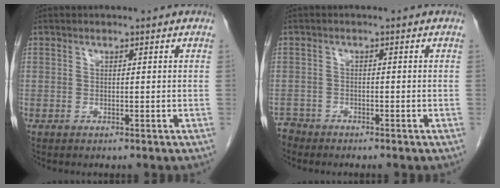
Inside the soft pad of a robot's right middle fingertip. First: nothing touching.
{"total": 1.8, "force": [-1.7, 0.4, -0.5], "torque": [0.012, -0.003, -0.033]}